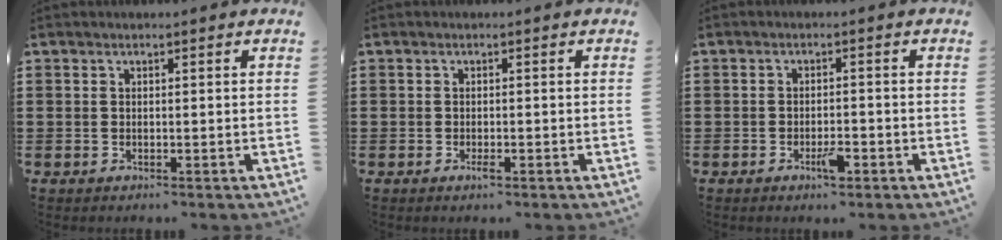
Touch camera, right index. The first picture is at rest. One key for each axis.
{"total": 1.0, "fx": -0.5, "fy": 0.2, "fz": 0.8, "tx": -0.017, "ty": -0.007, "tz": -0.007}
{"total": 3.0, "fx": -1.6, "fy": 0.9, "fz": 2.4, "tx": -0.038, "ty": 0.003, "tz": -0.027}